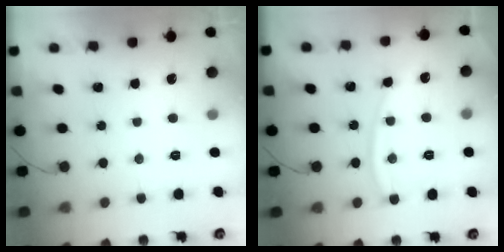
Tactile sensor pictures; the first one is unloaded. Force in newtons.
{"total": 9.8, "press": 9.7, "slide": 1.2}